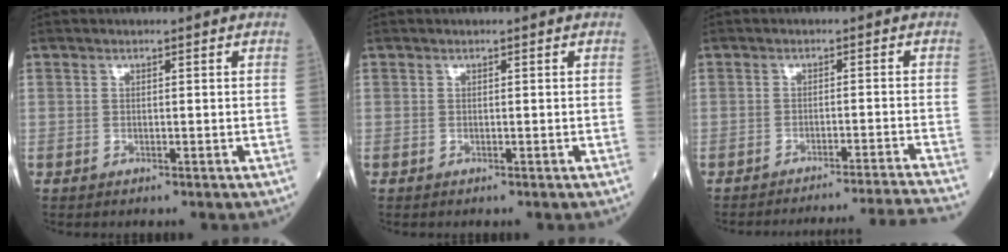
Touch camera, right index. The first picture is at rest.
{"total": 0.0}
{"total": 13.4, "force": [-12.6, -4.0, 2.2], "torque": [-0.001, -0.029, -0.161]}